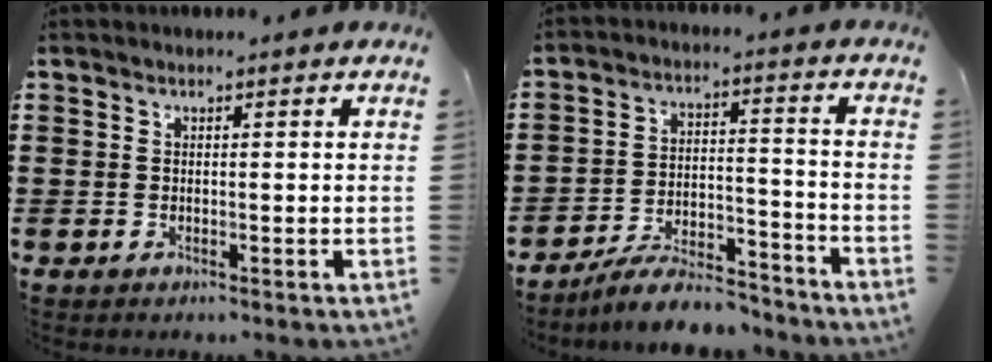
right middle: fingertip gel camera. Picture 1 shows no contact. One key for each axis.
{"total": 8.0, "fx": -7.4, "fy": 1.3, "fz": 2.8, "tx": -0.045, "ty": 0.017, "tz": -0.139}